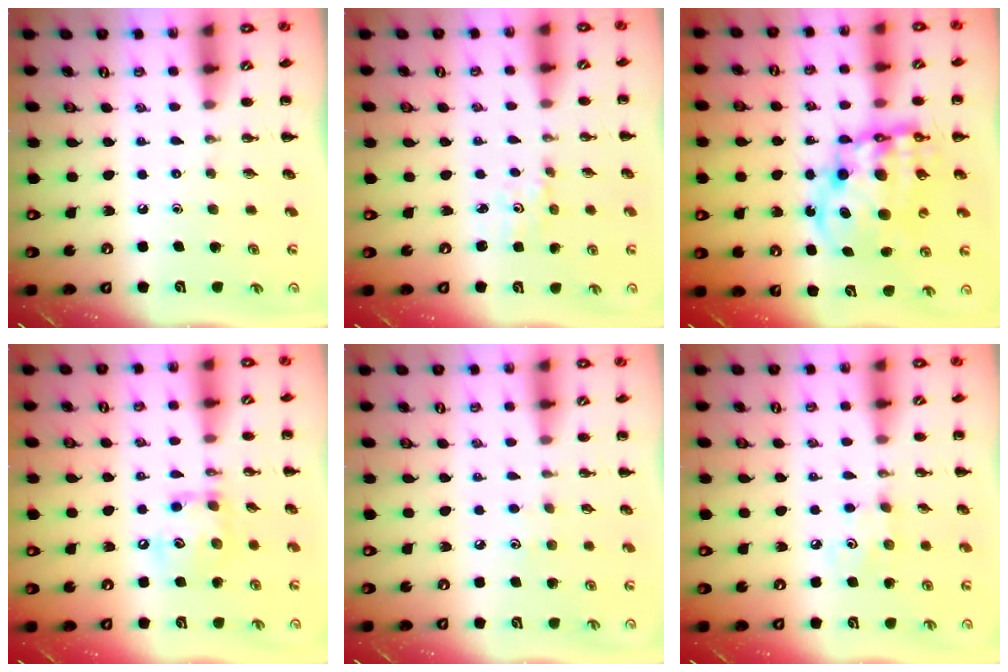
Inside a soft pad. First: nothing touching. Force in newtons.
{"total": 0.9, "press": 0.8, "slide": 0.4}
{"total": 13.8, "press": 13.4, "slide": 3.4}
{"total": 11.1, "press": 11.1, "slide": 0.8}
{"total": 3.6, "press": 3.4, "slide": 1.0}
{"total": 3.1, "press": 3.0, "slide": 0.8}